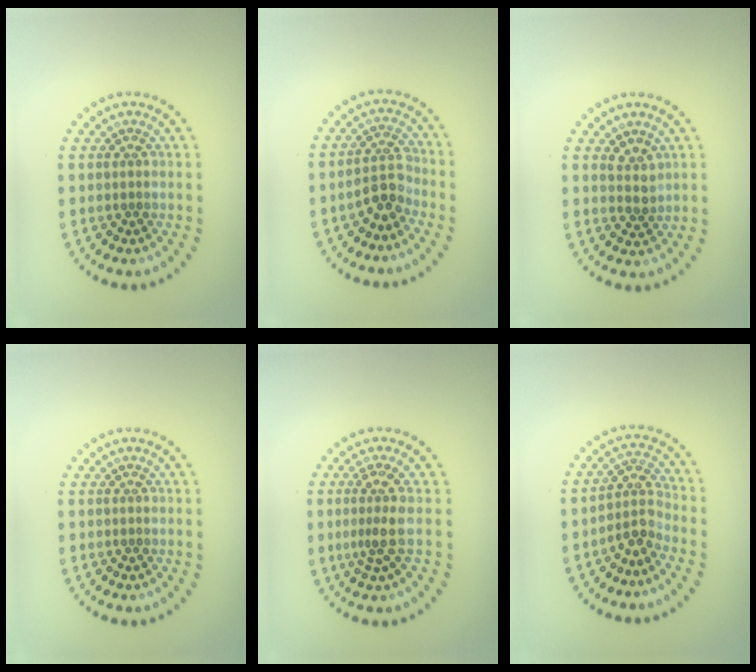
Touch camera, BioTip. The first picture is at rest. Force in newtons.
{"total": 2.8, "press": 2.5, "slide": 1.3}
{"total": 1.9, "press": 1.5, "slide": 1.1}
{"total": 0.0}
{"total": 2.6, "press": 1.7, "slide": 2.0}
{"total": 2.7, "press": 2.1, "slide": 1.8}